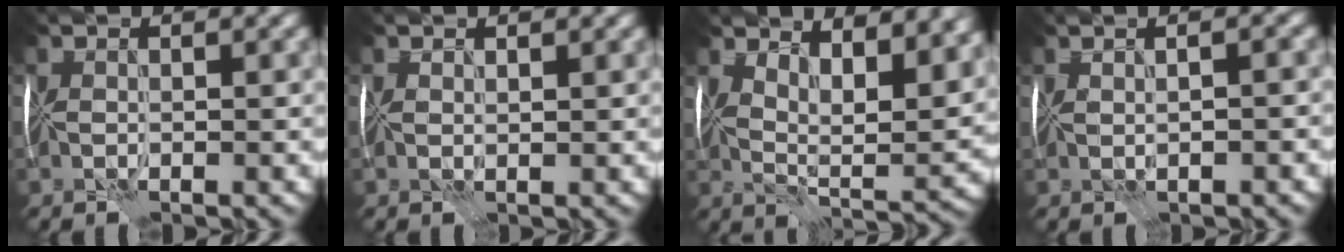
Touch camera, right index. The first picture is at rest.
{"total": 0.8, "force": [0.8, 0.2, 0.0], "torque": [-0.001, 0.005, 0.013]}
{"total": 9.0, "force": [5.7, 3.1, 6.3], "torque": [-0.087, -0.002, 0.089]}
{"total": 2.2, "force": [0.7, 0.4, 2.1], "torque": [-0.028, 0.012, 0.009]}